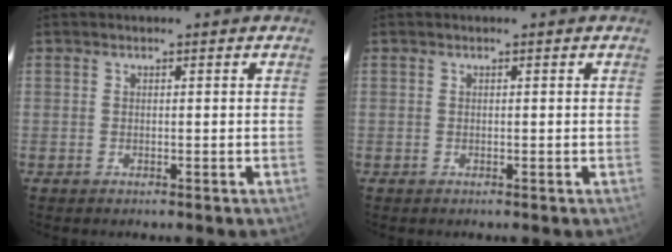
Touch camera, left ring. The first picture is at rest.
{"total": 0.0}